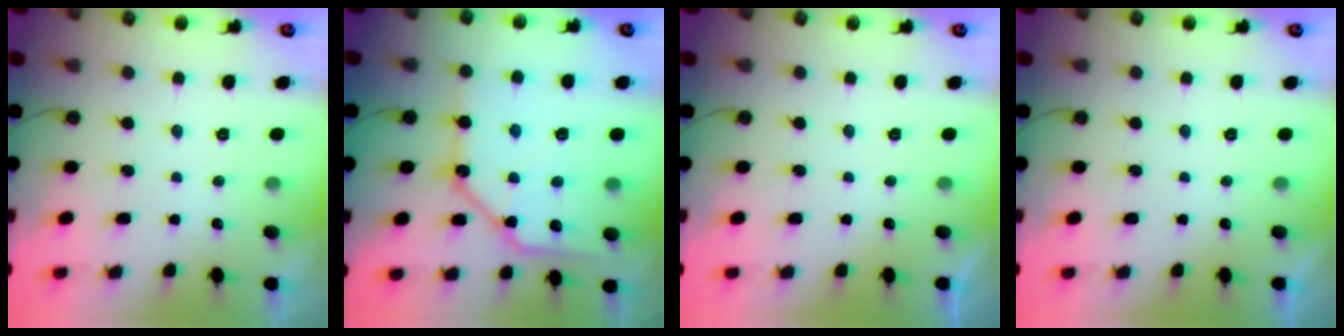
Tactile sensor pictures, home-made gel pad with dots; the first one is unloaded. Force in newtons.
{"total": 16.0, "press": 15.9, "slide": 1.8}
{"total": 0.0}
{"total": 0.0}